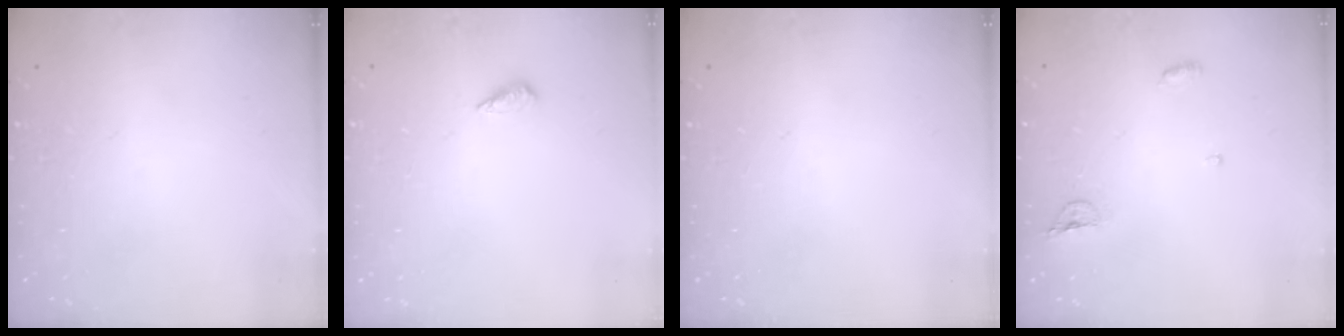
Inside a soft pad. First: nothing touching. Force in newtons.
{"total": 3.6, "press": 3.4, "slide": 1.2}
{"total": 0.0}
{"total": 4.8, "press": 4.7, "slide": 1.1}